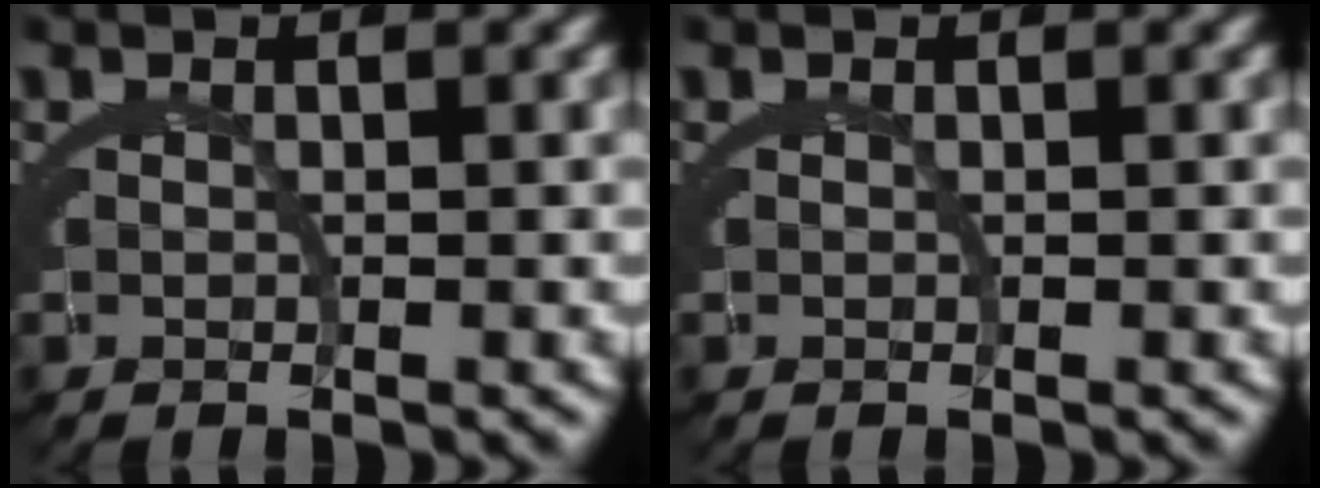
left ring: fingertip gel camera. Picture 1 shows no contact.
{"total": 0.0}